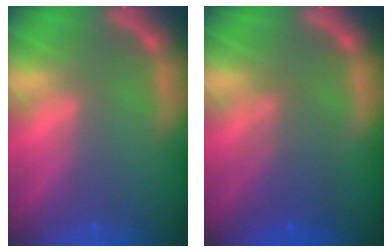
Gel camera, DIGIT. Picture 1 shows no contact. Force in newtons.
{"total": 4.0}